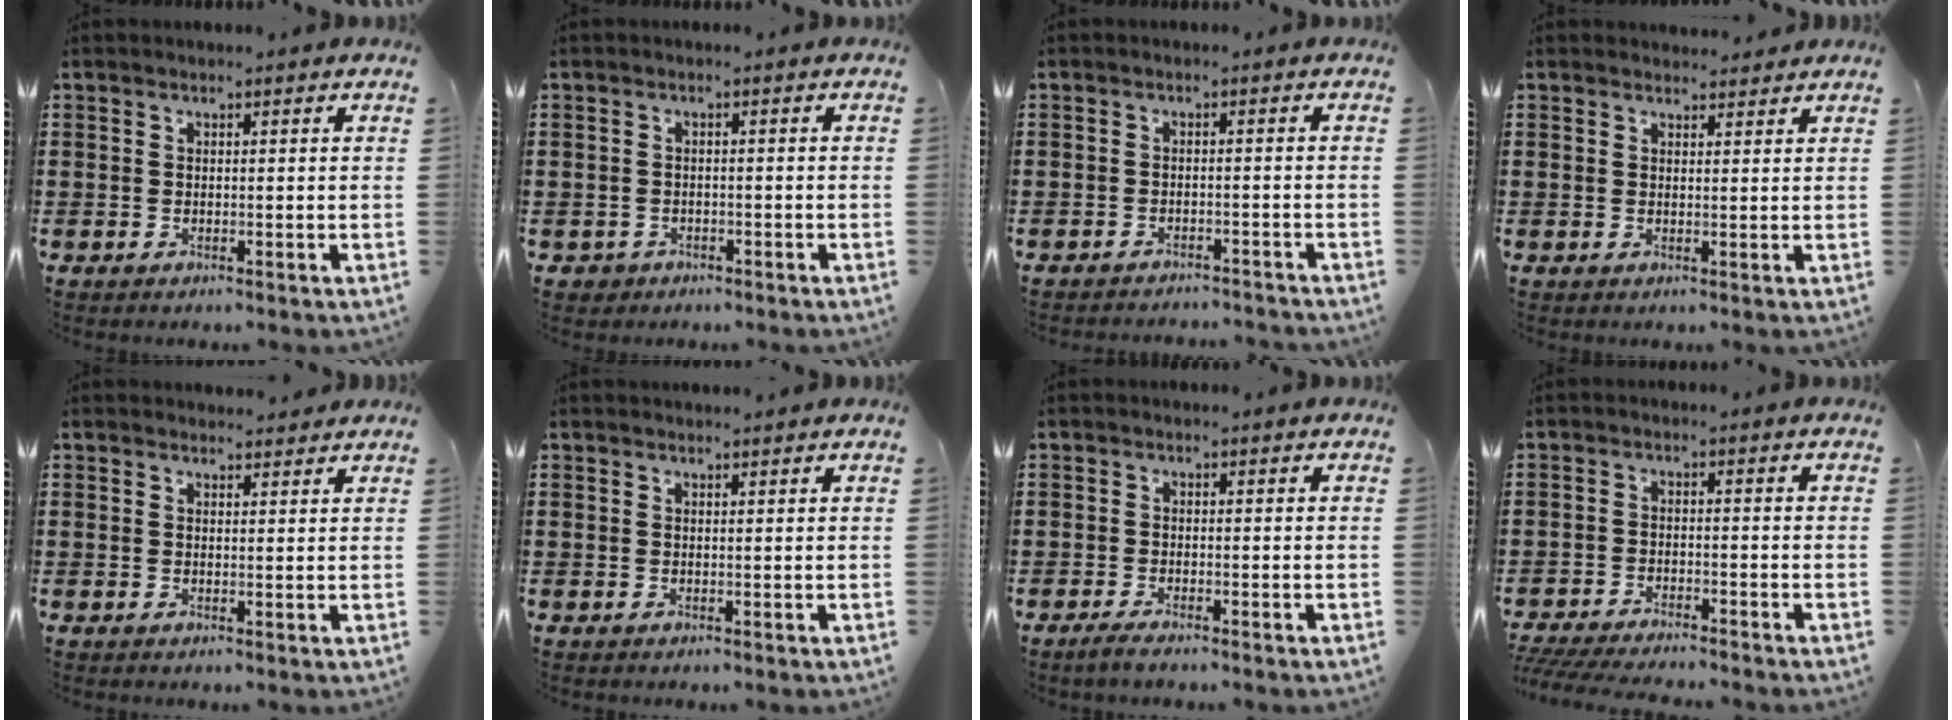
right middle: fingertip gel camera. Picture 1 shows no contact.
{"total": 1.0, "force": [-0.8, 0.7, 0.0], "torque": [-0.001, 0.003, -0.020]}
{"total": 1.9, "force": [-1.9, 0.0, 0.0], "torque": [-0.005, 0.003, -0.040]}
{"total": 1.8, "force": [1.7, 0.2, -0.1], "torque": [0.006, 0.000, 0.033]}
{"total": 1.5, "force": [1.5, 0.4, 0.1], "torque": [0.003, -0.001, 0.027]}
{"total": 0.6, "force": [0.6, 0.0, 0.0], "torque": [-0.003, 0.000, 0.011]}
{"total": 1.2, "force": [-1.0, 0.1, 0.8], "torque": [-0.014, -0.001, -0.019]}
{"total": 3.7, "force": [-3.6, -0.1, 0.7], "torque": [-0.026, -0.007, -0.078]}